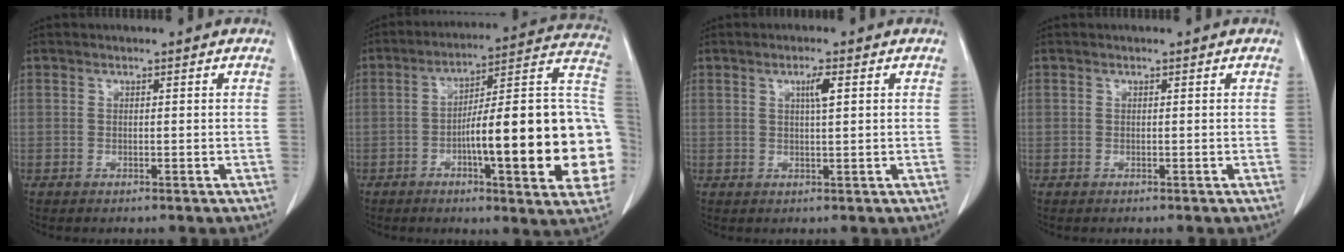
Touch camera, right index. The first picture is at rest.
{"total": 25.3, "force": [-4.6, 3.5, 24.6], "torque": [-0.258, 0.026, -0.065]}
{"total": 2.4, "force": [0.9, 0.1, 2.3], "torque": [-0.040, 0.000, 0.014]}
{"total": 0.0}